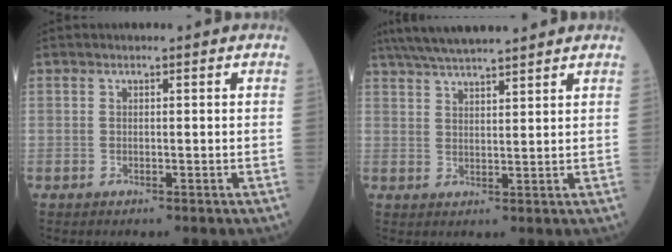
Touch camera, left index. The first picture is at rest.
{"total": 10.3, "force": [9.0, 0.6, 4.9], "torque": [-0.085, 0.030, 0.141]}